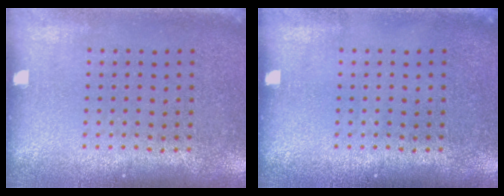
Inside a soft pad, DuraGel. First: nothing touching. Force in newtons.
{"total": 0.0}